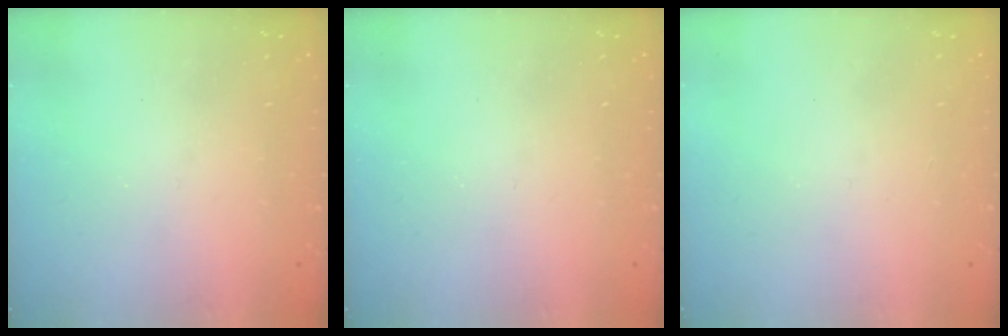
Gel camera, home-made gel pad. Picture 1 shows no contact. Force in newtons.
{"total": 0.0}
{"total": 0.0}